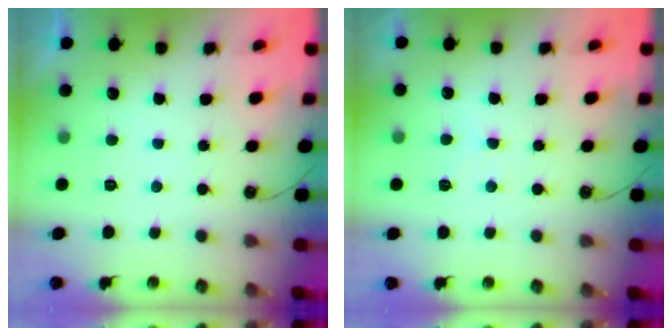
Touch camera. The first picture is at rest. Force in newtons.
{"total": 5.1, "press": 5.0, "slide": 0.8}